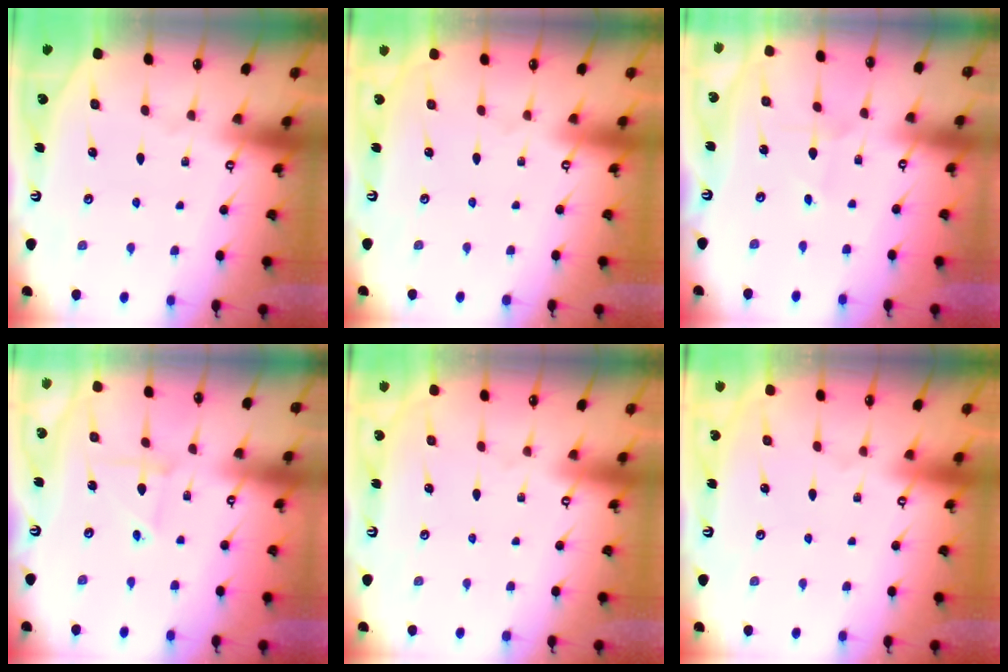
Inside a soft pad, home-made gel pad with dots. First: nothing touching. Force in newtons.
{"total": 0.0}
{"total": 1.9, "press": 1.9, "slide": 0.1}
{"total": 2.8, "press": 2.8, "slide": 0.3}
{"total": 0.0}
{"total": 0.0}